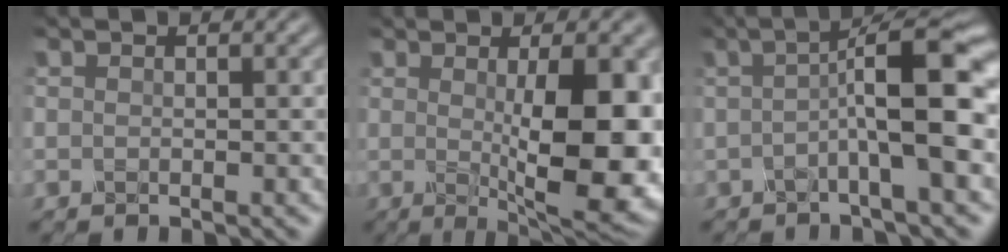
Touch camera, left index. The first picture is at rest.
{"total": 10.1, "force": [-0.2, 2.6, 9.7], "torque": [-0.127, -0.010, 0.004]}
{"total": 7.8, "force": [-0.3, 1.4, 7.6], "torque": [-0.109, 0.018, -0.015]}